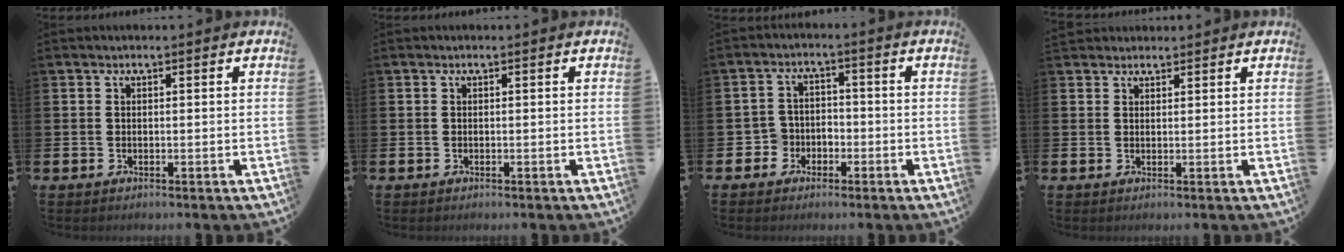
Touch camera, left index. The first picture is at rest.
{"total": 0.0}
{"total": 3.6, "force": [-2.0, 3.0, 0.1], "torque": [-0.019, 0.008, -0.046]}
{"total": 2.0, "force": [1.8, 0.7, -0.1], "torque": [0.013, -0.007, 0.031]}